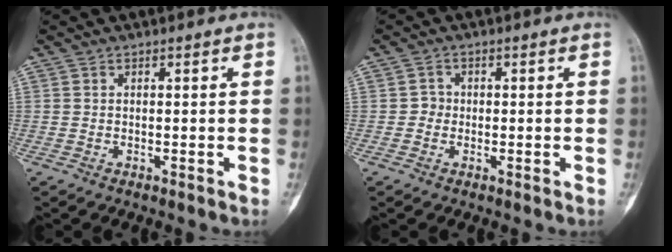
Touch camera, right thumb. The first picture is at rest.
{"total": 1.7, "force": [-0.3, 1.6, 0.4], "torque": [0.005, 0.008, -0.011]}